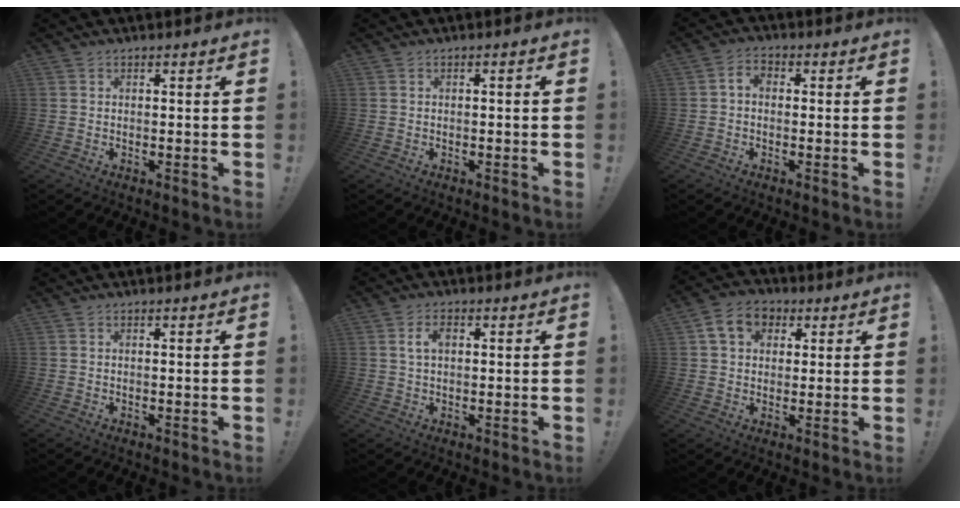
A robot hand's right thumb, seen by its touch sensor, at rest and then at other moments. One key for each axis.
{"total": 0.8, "fx": -0.6, "fy": 0.0, "fz": 0.5, "tx": -0.016, "ty": 0.003, "tz": -0.010}
{"total": 3.0, "fx": -0.5, "fy": 2.0, "fz": 2.2, "tx": -0.041, "ty": 0.011, "tz": -0.009}
{"total": 0.0}
{"total": 3.9, "fx": 0.8, "fy": 2.2, "fz": 3.1, "tx": -0.057, "ty": 0.008, "tz": 0.012}
{"total": 9.2, "fx": 3.4, "fy": 7.2, "fz": 4.7, "tx": -0.071, "ty": 0.000, "tz": 0.065}